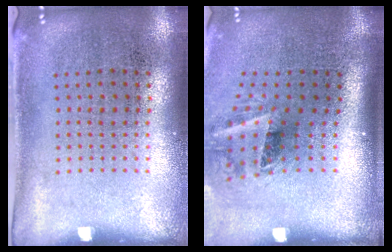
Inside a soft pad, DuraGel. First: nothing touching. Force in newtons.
{"total": 2.1, "press": 1.3, "slide": 1.7}